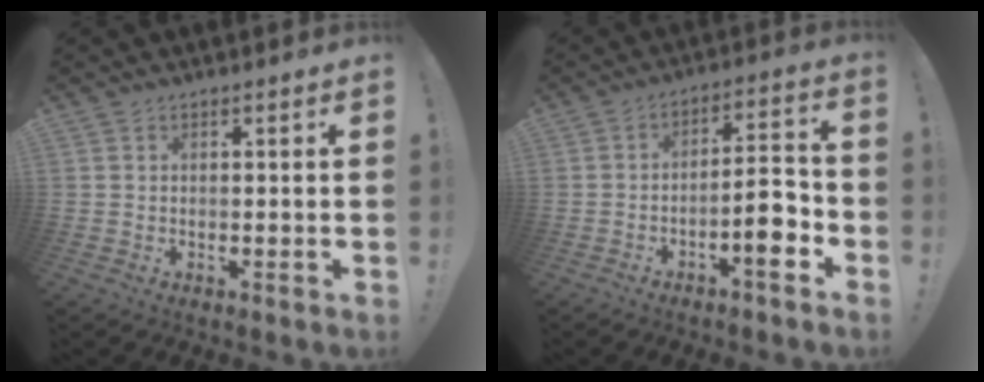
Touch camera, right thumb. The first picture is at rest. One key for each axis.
{"total": 9.0, "fx": -4.1, "fy": 2.3, "fz": 7.6, "tx": -0.108, "ty": 0.020, "tz": -0.071}